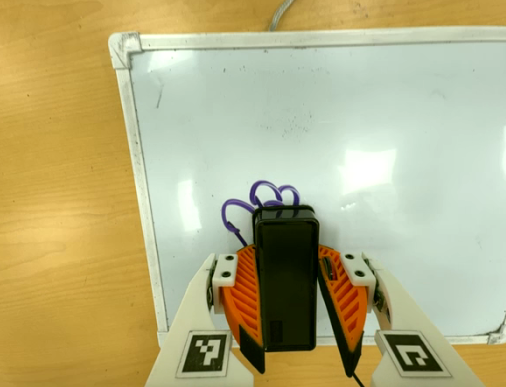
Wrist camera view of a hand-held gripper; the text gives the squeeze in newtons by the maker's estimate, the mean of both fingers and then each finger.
{"total": 12.4, "left": 14.5, "right": 10.2}